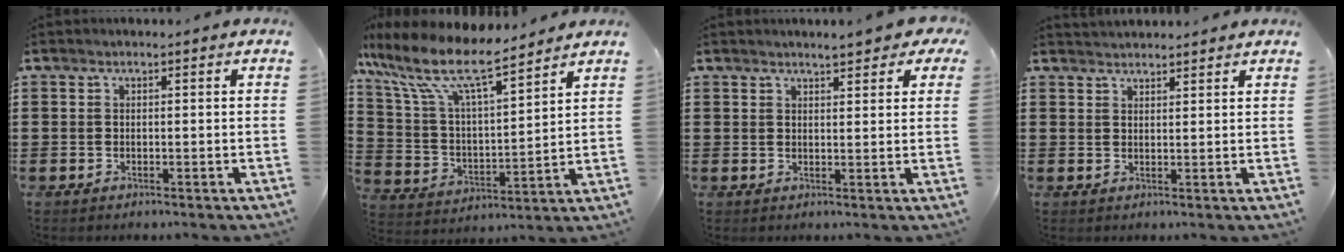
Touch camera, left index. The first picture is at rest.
{"total": 11.2, "force": [8.6, 2.1, 6.9], "torque": [-0.172, -0.047, 0.144]}
{"total": 3.1, "force": [2.7, 0.5, 1.5], "torque": [-0.029, 0.000, 0.046]}
{"total": 1.9, "force": [1.9, 0.1, -0.1], "torque": [-0.001, 0.000, 0.038]}